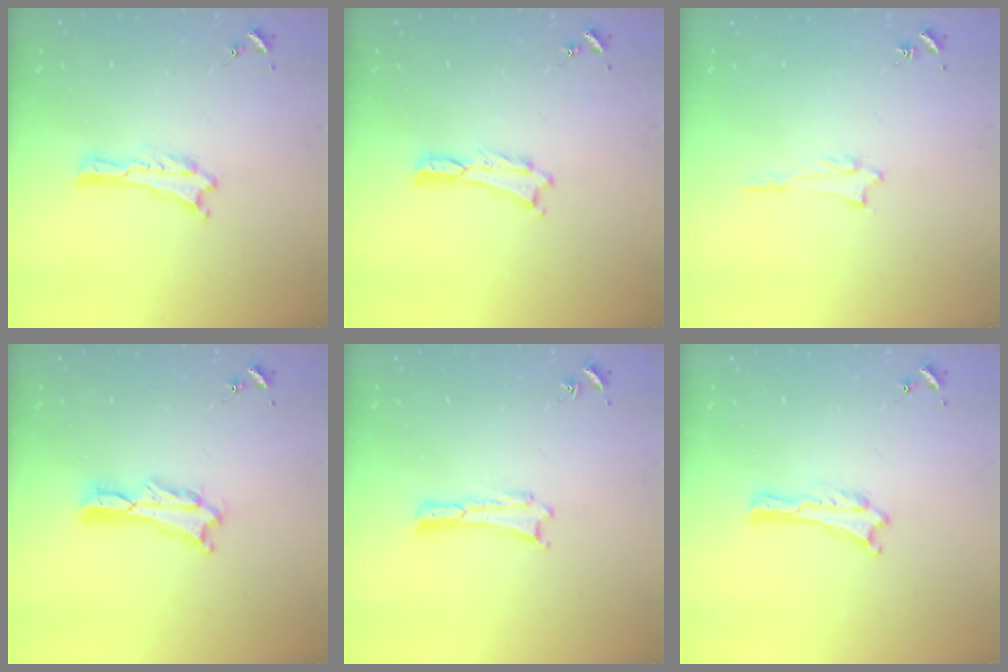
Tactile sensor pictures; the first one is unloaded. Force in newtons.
{"total": 0.0}
{"total": 1.2, "press": 1.2, "slide": 0.1}
{"total": 2.0, "press": 2.0, "slide": 0.3}
{"total": 0.0}
{"total": 0.0}